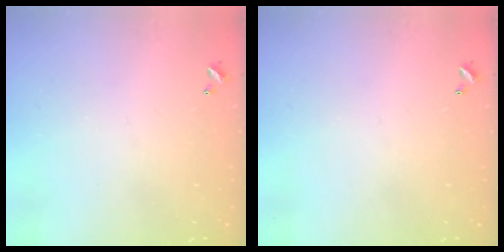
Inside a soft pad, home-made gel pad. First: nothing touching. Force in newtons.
{"total": 0.0}